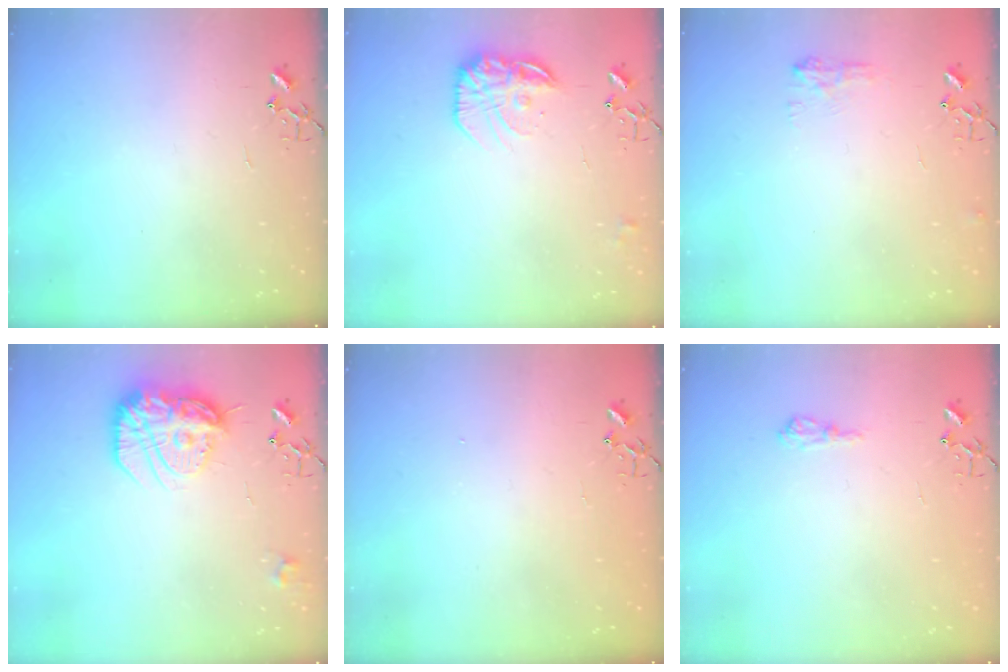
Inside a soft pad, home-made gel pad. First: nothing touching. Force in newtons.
{"total": 15.5, "press": 15.5, "slide": 1.0}
{"total": 7.4, "press": 7.4, "slide": 0.5}
{"total": 17.7, "press": 17.6, "slide": 1.8}
{"total": 1.3, "press": 1.2, "slide": 0.1}
{"total": 7.1, "press": 7.1, "slide": 0.9}